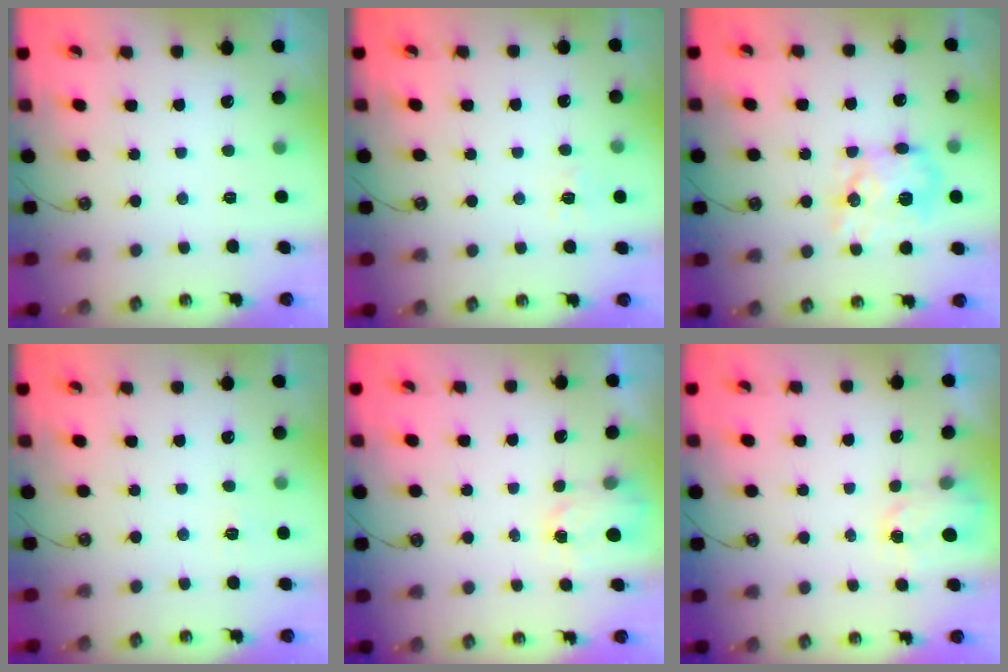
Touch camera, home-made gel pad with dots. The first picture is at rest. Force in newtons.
{"total": 6.3, "press": 6.3, "slide": 0.5}
{"total": 12.8, "press": 12.8, "slide": 0.2}
{"total": 3.9, "press": 3.8, "slide": 0.4}
{"total": 1.5, "press": 1.5, "slide": 0.2}
{"total": 1.5, "press": 1.5, "slide": 0.2}